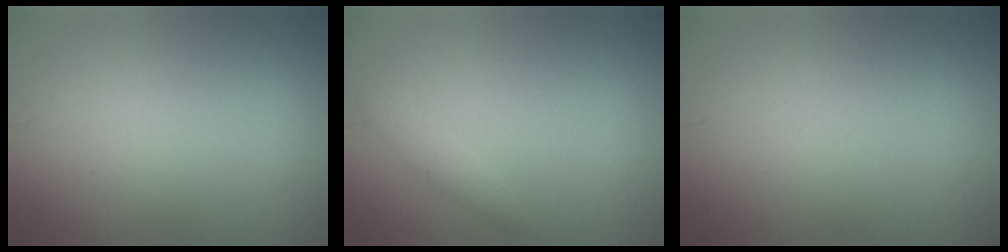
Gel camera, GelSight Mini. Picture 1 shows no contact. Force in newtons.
{"total": 1.0, "press": 1.0, "slide": 0.1}
{"total": 0.0}